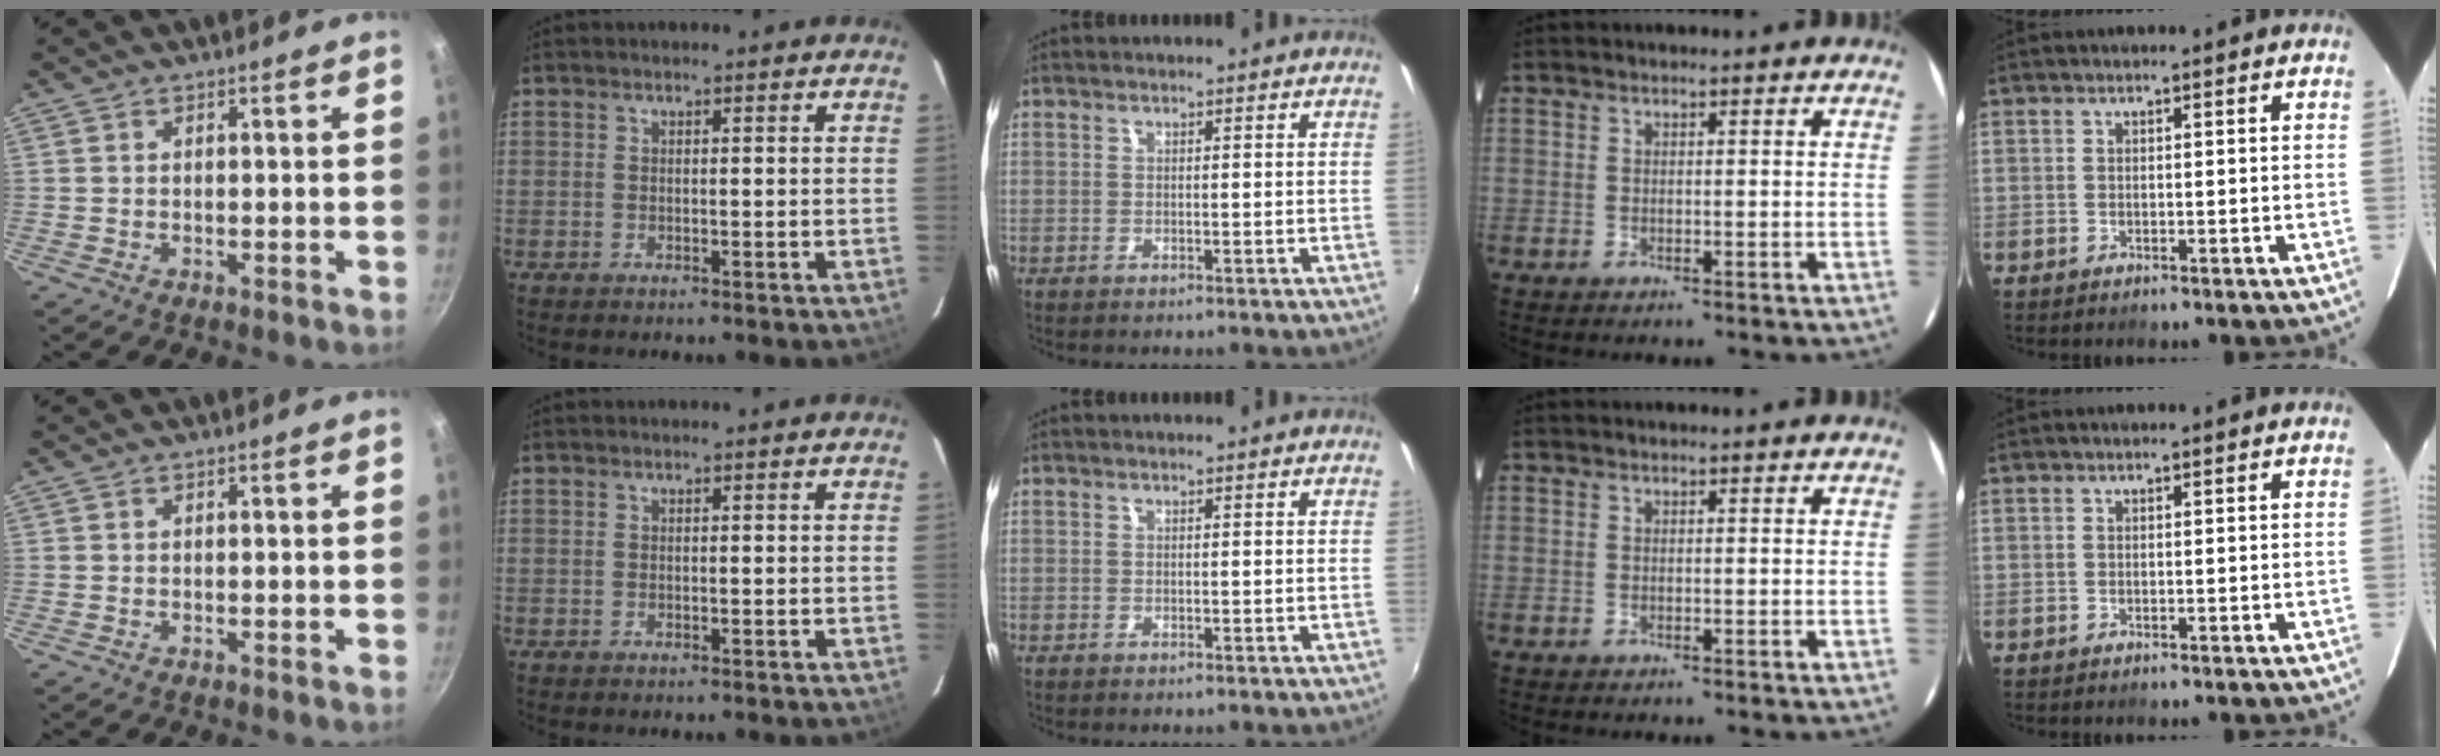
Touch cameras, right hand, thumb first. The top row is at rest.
{}